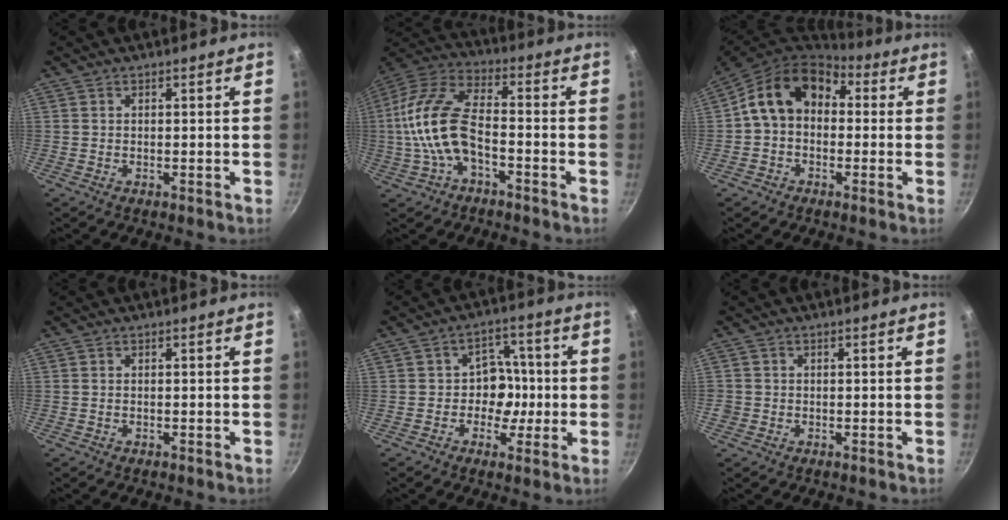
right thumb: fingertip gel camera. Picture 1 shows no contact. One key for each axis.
{"total": 15.0, "fx": -3.4, "fy": 7.5, "fz": 12.5, "tx": -0.243, "ty": 0.040, "tz": -0.080}
{"total": 13.7, "fx": 0.9, "fy": 10.9, "fz": 8.2, "tx": -0.114, "ty": 0.051, "tz": -0.006}
{"total": 0.0}
{"total": 7.4, "fx": -1.1, "fy": 6.3, "fz": 3.7, "tx": 0.004, "ty": 0.016, "tz": -0.024}
{"total": 1.6, "fx": -0.5, "fy": 1.5, "fz": 0.3, "tx": -0.003, "ty": 0.003, "tz": -0.008}